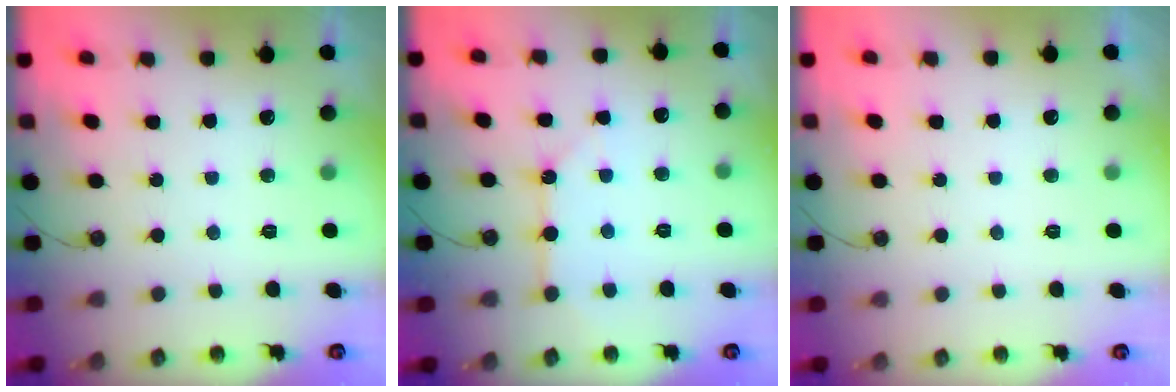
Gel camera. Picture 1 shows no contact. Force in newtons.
{"total": 5.1, "press": 5.1, "slide": 0.5}
{"total": 0.0}